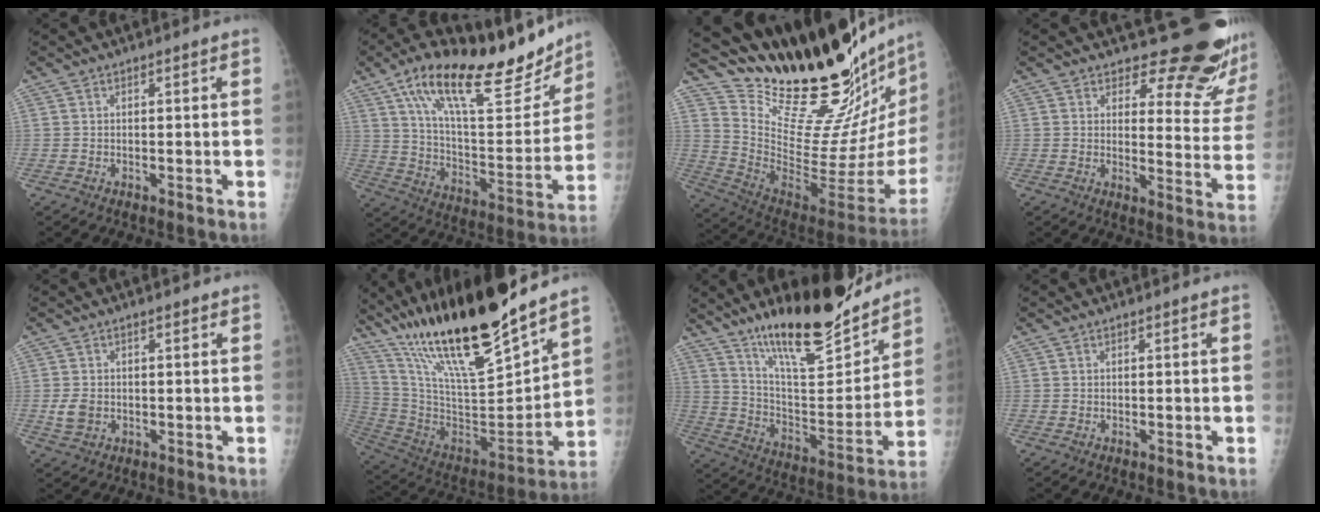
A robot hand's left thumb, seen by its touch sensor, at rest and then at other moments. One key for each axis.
{"total": 26.5, "fx": 18.2, "fy": 8.7, "fz": 17.2, "tx": -0.229, "ty": -0.055, "tz": 0.298}
{"total": 32.2, "fx": 27.7, "fy": 4.9, "fz": 15.8, "tx": -0.218, "ty": -0.213, "tz": 0.405}
{"total": 15.4, "fx": 14.1, "fy": 4.2, "fz": 4.5, "tx": -0.009, "ty": -0.142, "tz": 0.156}
{"total": 3.1, "fx": -0.2, "fy": 2.4, "fz": 1.9, "tx": -0.036, "ty": -0.004, "tz": 0.001}
{"total": 27.4, "fx": 20.9, "fy": 5.0, "fz": 17.1, "tx": -0.273, "ty": -0.089, "tz": 0.369}
{"total": 22.3, "fx": 17.4, "fy": 5.8, "fz": 12.6, "tx": -0.161, "ty": -0.103, "tz": 0.289}
{"total": 0.0}